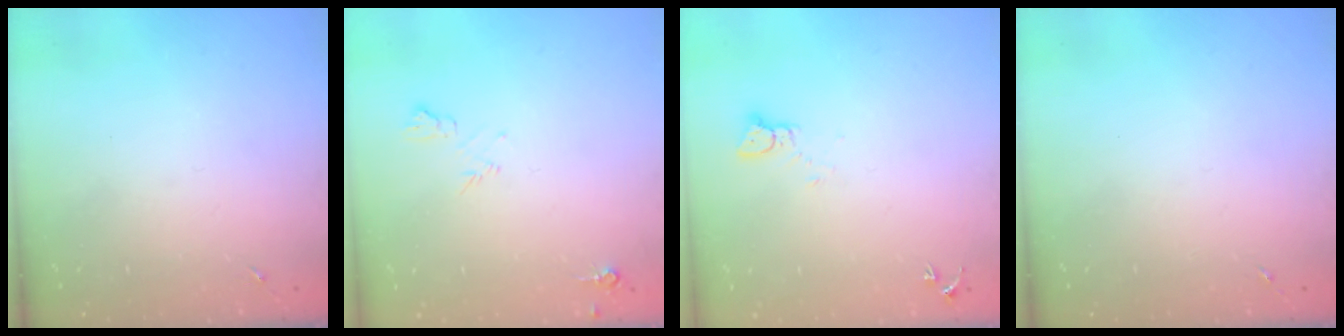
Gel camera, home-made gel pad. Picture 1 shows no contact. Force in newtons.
{"total": 6.4, "press": 6.3, "slide": 1.2}
{"total": 2.4, "press": 2.4, "slide": 0.2}
{"total": 0.0}